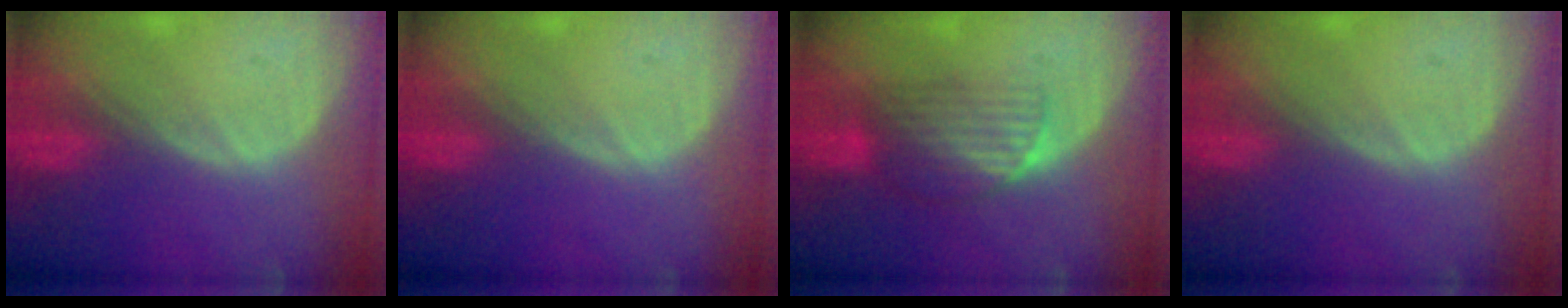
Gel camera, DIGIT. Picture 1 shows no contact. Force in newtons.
{"total": 0.0}
{"total": 6.5, "press": 5.7, "slide": 3.2}
{"total": 0.0}